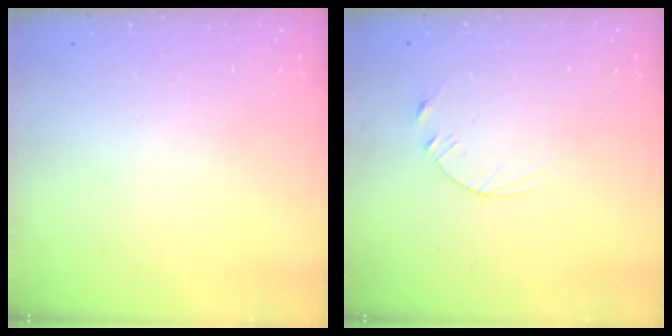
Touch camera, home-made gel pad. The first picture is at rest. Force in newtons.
{"total": 2.5, "press": 2.5, "slide": 0.3}